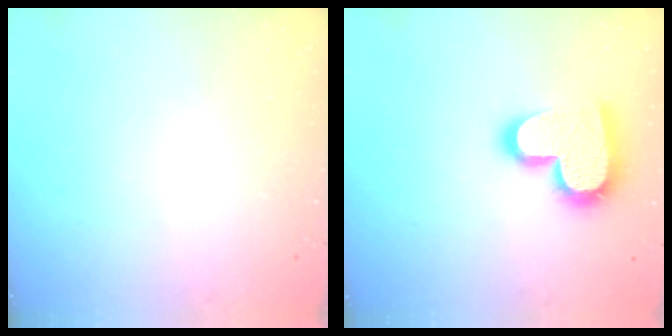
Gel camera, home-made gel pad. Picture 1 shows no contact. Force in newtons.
{"total": 18.4, "press": 18.4, "slide": 1.0}